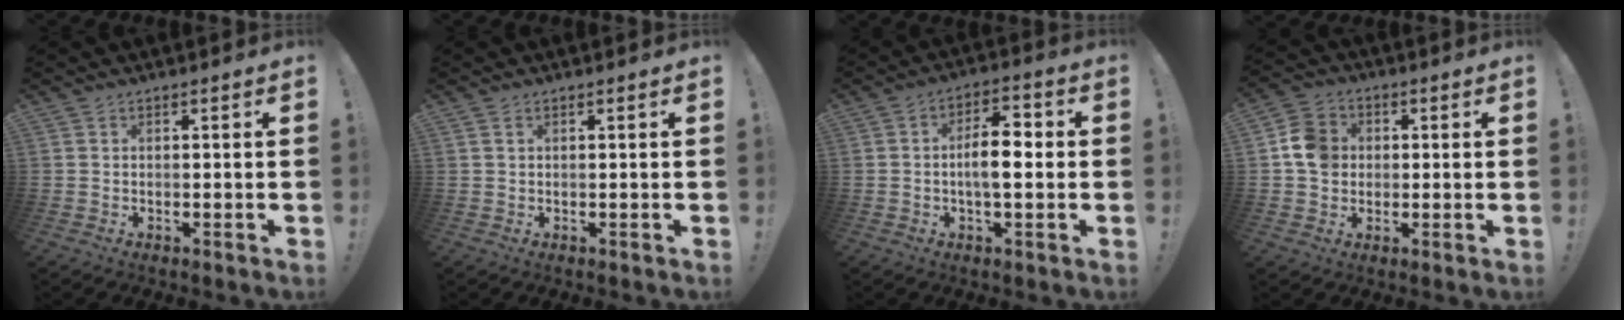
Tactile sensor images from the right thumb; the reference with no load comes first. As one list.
[{"total": 0.9, "force": [0.5, 0.4, 0.6], "torque": [-0.014, 0.002, 0.009]}, {"total": 8.9, "force": [-0.6, 3.7, 8.0], "torque": [-0.124, 0.005, -0.017]}, {"total": 8.6, "force": [0.7, 7.7, 3.8], "torque": [-0.056, 0.018, 0.020]}]